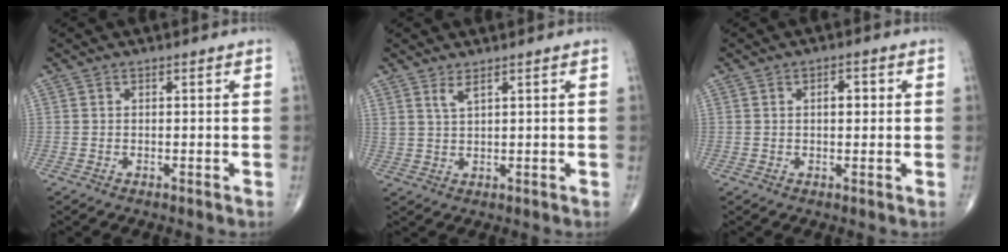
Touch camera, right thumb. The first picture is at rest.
{"total": 2.4, "force": [1.7, 0.5, 1.7], "torque": [-0.036, -0.013, 0.037]}
{"total": 2.8, "force": [0.5, 1.5, 2.3], "torque": [-0.029, 0.004, 0.004]}